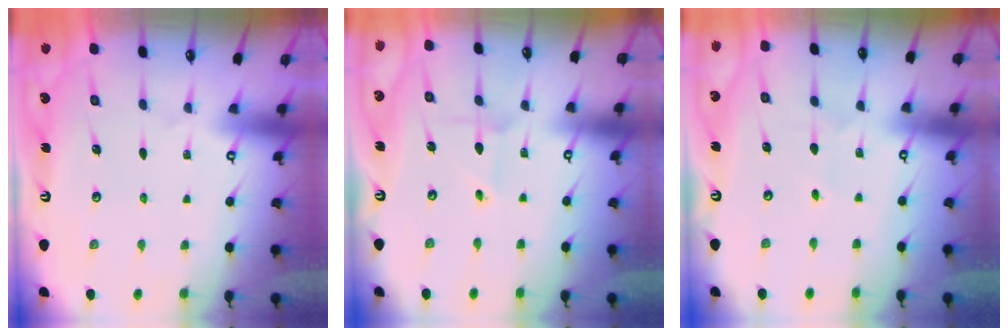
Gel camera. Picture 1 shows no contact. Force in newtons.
{"total": 1.9, "press": 1.9, "slide": 0.3}
{"total": 1.8, "press": 1.8, "slide": 0.2}